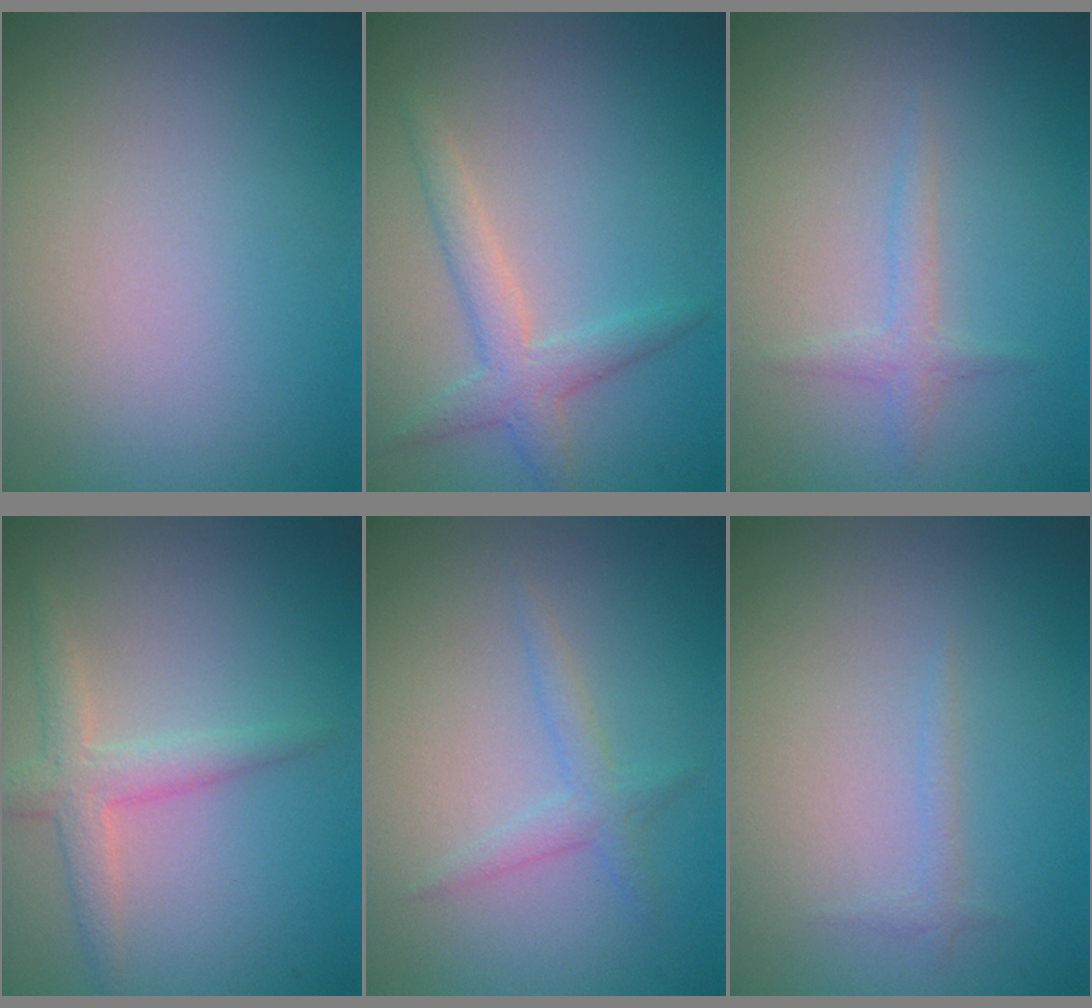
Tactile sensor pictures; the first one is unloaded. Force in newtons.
{"total": 2.5, "press": 2.5, "slide": 0.1}
{"total": 1.3, "press": 1.2, "slide": 0.0}
{"total": 2.6, "press": 2.5, "slide": 0.1}
{"total": 1.6, "press": 1.6, "slide": 0.1}
{"total": 0.6, "press": 0.6, "slide": 0.1}